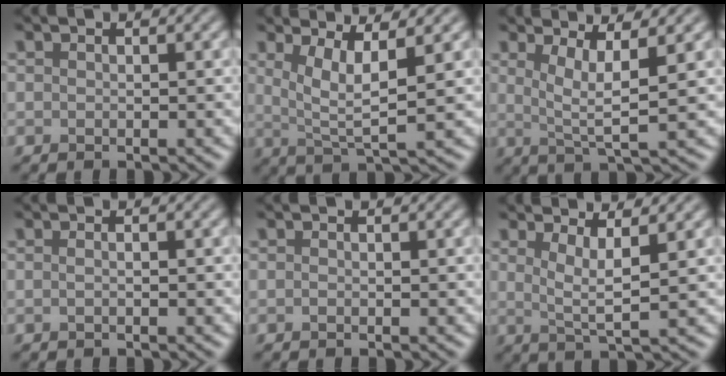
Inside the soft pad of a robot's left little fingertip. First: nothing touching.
{"total": 4.6, "force": [1.5, 1.0, 4.3], "torque": [-0.077, -0.006, 0.031]}
{"total": 4.2, "force": [1.3, 0.8, 3.9], "torque": [-0.069, -0.006, 0.026]}
{"total": 0.9, "force": [0.1, 0.4, 0.9], "torque": [-0.006, -0.008, -0.005]}
{"total": 0.0}
{"total": 3.3, "force": [1.2, 0.6, 3.0], "torque": [-0.052, -0.008, 0.025]}